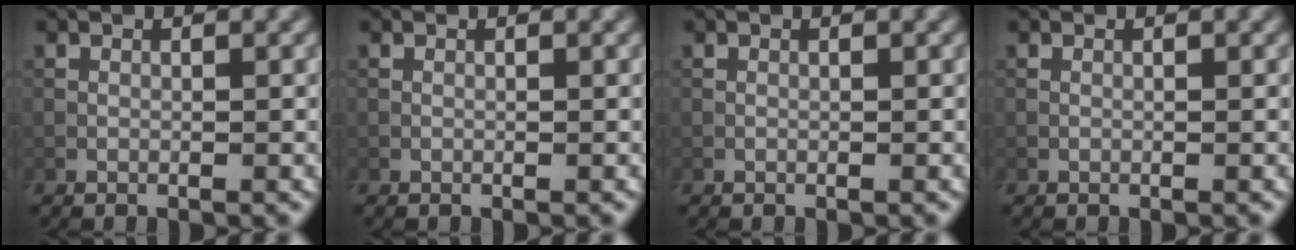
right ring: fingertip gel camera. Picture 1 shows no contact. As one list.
[{"total": 0.0}, {"total": 0.0}, {"total": 0.0}]